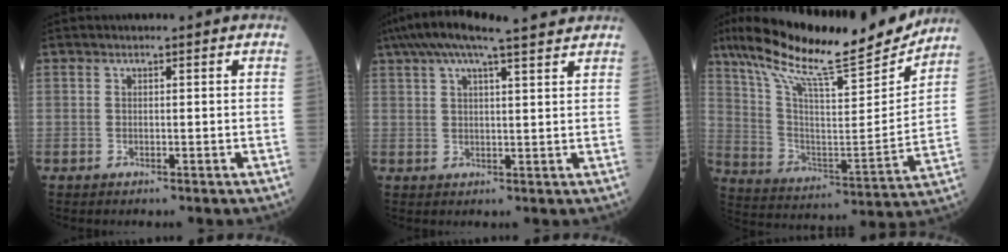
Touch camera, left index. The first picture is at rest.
{"total": 13.3, "force": [10.8, 1.2, 7.7], "torque": [-0.141, 0.044, 0.158]}
{"total": 23.8, "force": [19.6, 2.8, 13.2], "torque": [-0.236, -0.010, 0.312]}